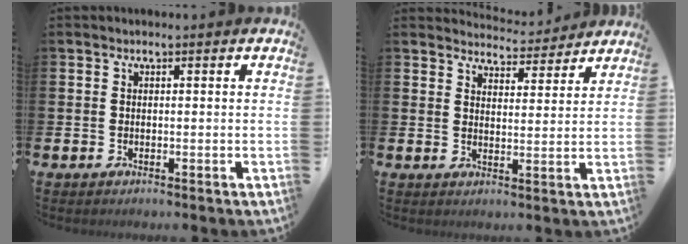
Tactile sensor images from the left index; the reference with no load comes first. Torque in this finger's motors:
{"motor_torque": [0.85, -1.29, -0.01, 0.00]}